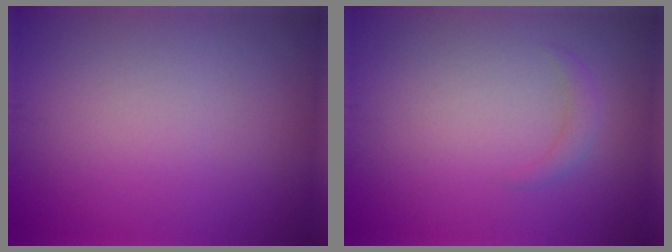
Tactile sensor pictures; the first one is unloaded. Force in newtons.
{"total": 1.1, "press": 1.1, "slide": 0.1}